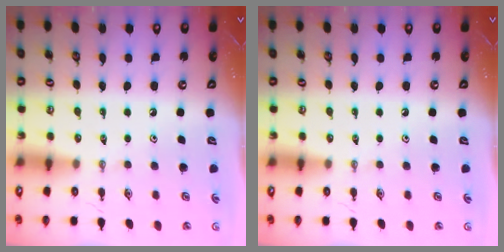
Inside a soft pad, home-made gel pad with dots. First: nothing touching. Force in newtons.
{"total": 0.0}